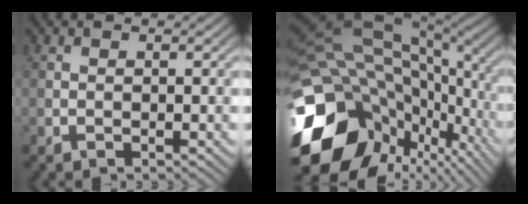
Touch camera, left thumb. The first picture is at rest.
{"total": 18.6, "force": [-5.9, 13.3, 11.6], "torque": [-0.264, -0.014, -0.087]}